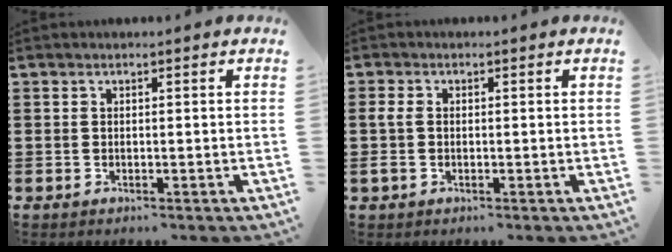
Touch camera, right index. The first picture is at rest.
{"total": 1.8, "force": [-0.3, 1.2, 1.3], "torque": [-0.035, 0.001, -0.009]}